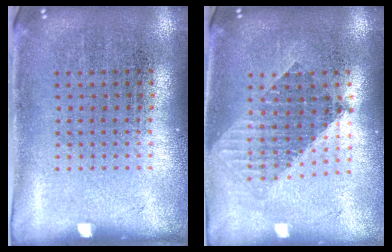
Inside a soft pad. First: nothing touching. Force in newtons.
{"total": 1.6, "press": 1.3, "slide": 0.8}